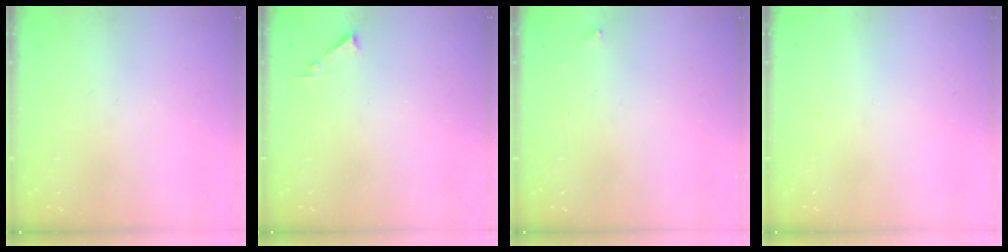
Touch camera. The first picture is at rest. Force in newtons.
{"total": 3.6, "press": 3.6, "slide": 0.4}
{"total": 2.5, "press": 2.5, "slide": 0.4}
{"total": 1.7, "press": 1.7, "slide": 0.1}